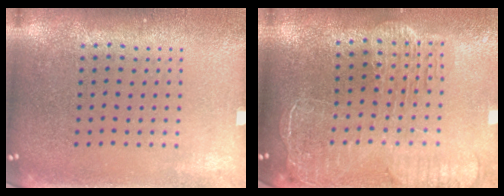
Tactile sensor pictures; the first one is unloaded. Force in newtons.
{"total": 2.5, "press": 2.2, "slide": 1.2}